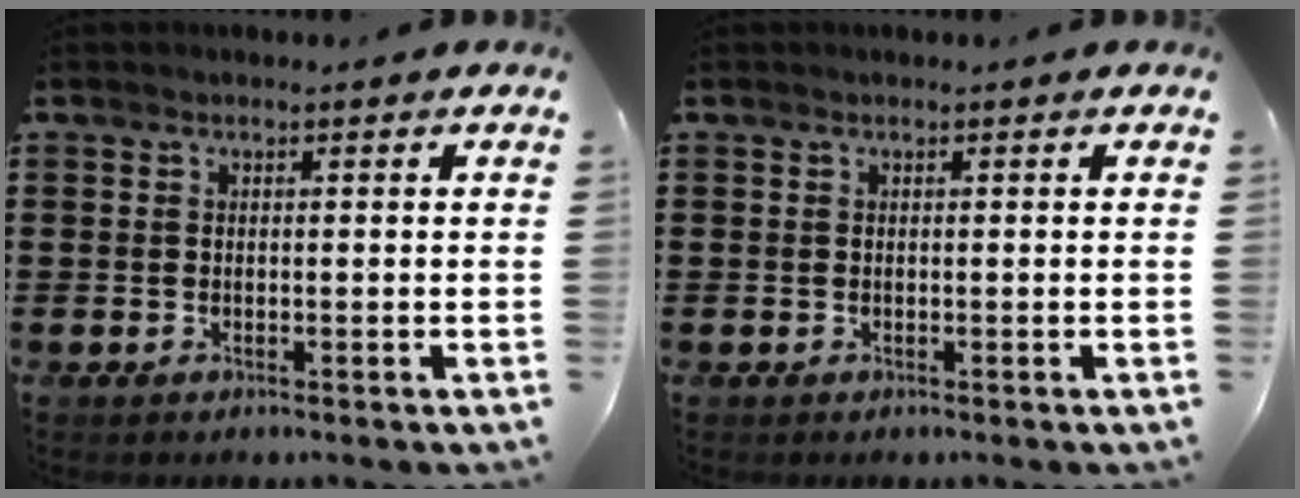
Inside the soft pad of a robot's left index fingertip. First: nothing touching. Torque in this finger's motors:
{"motor_torque": [0.19, 0.61, -0.10, -0.09]}